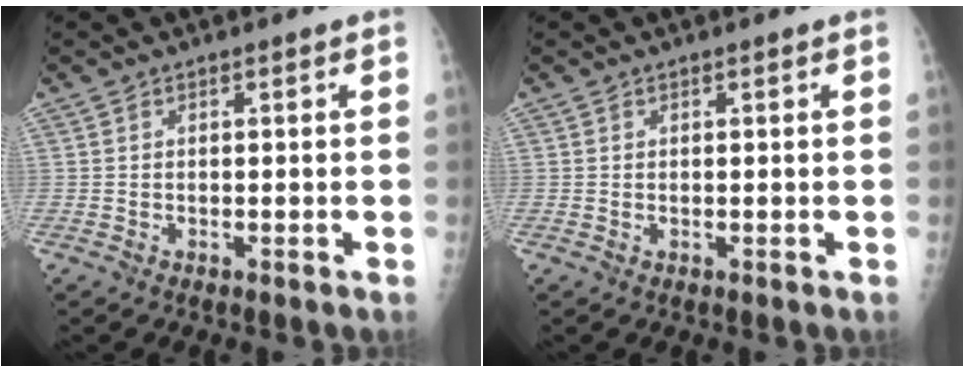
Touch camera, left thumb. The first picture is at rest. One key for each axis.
{"total": 0.8, "fx": 0.4, "fy": 0.2, "fz": 0.6, "tx": -0.010, "ty": 0.001, "tz": 0.008}